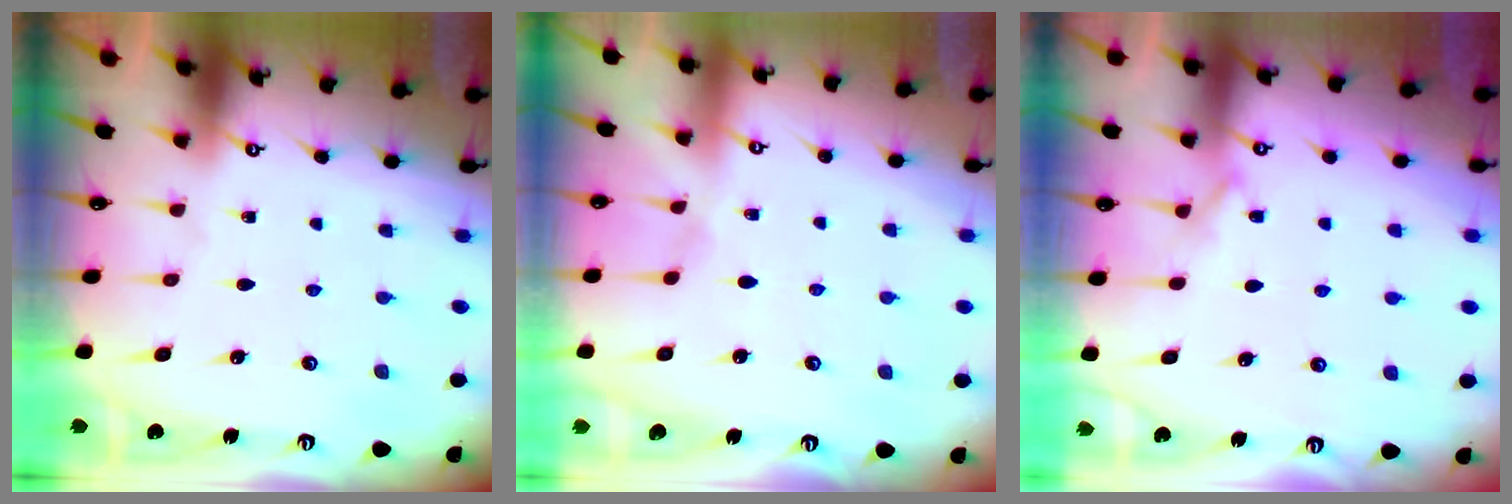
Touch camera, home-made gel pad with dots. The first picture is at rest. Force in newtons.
{"total": 4.8, "press": 4.7, "slide": 0.7}
{"total": 5.5, "press": 5.4, "slide": 0.7}